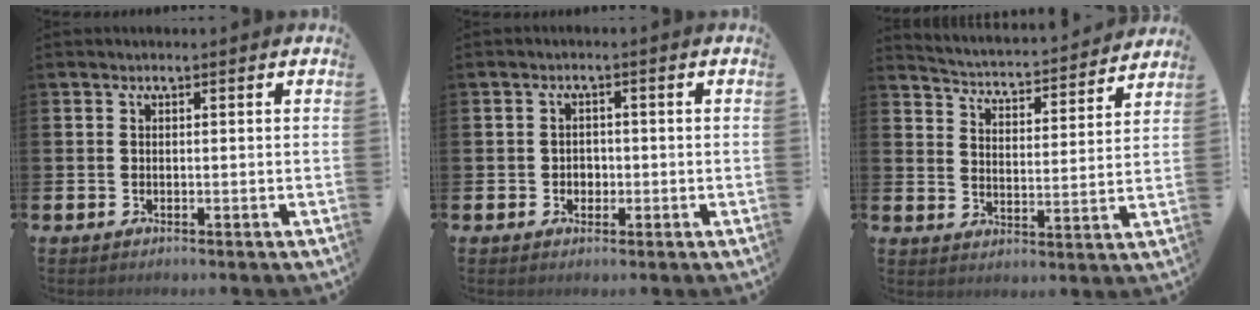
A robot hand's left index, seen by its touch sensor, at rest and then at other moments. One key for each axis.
{"total": 1.8, "fx": -0.3, "fy": 1.6, "fz": 0.6, "tx": -0.006, "ty": 0.003, "tz": -0.011}
{"total": 4.2, "fx": 4.1, "fy": 0.6, "fz": 0.4, "tx": -0.032, "ty": -0.040, "tz": 0.064}